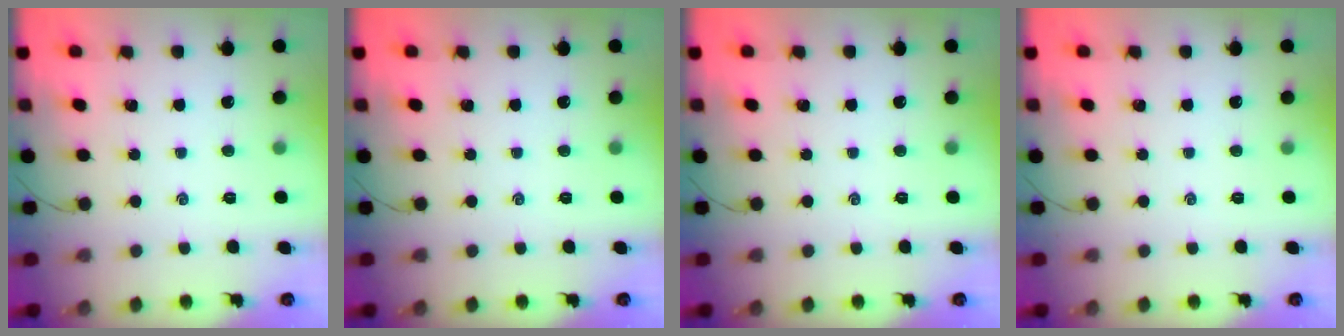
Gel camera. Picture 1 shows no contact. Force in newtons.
{"total": 0.0}
{"total": 0.0}
{"total": 0.0}